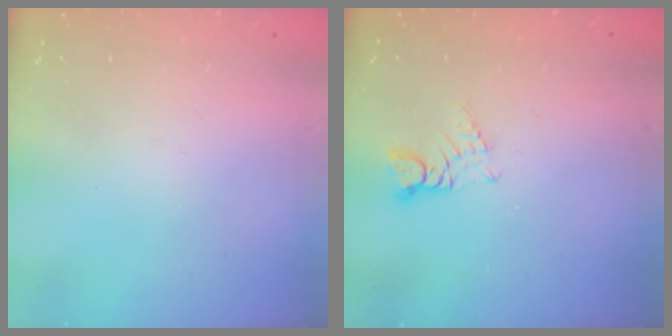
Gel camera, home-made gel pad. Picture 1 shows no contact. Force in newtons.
{"total": 3.1, "press": 3.1, "slide": 0.2}